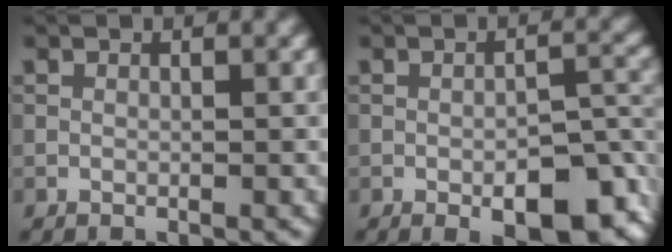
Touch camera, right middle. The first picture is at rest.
{"total": 8.1, "force": [-3.9, 3.2, 6.4], "torque": [-0.086, -0.007, -0.045]}